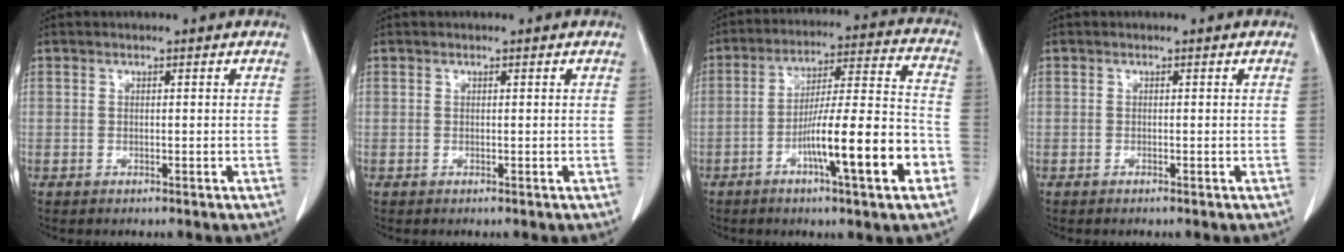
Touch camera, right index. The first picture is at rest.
{"total": 0.0}
{"total": 15.9, "force": [-6.2, 1.0, 14.6], "torque": [-0.235, 0.005, -0.098]}
{"total": 0.0}